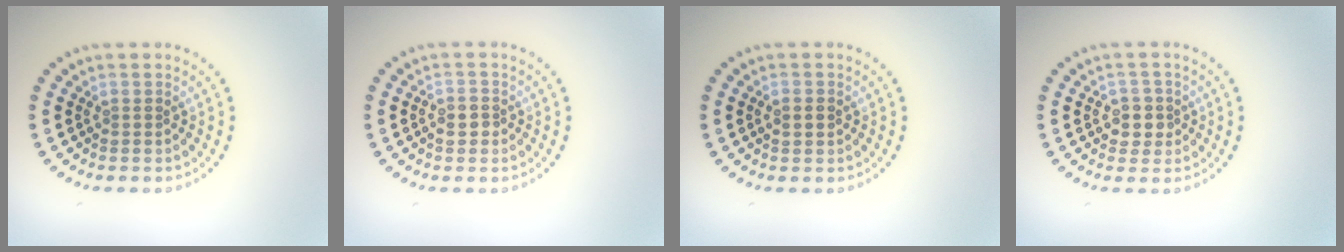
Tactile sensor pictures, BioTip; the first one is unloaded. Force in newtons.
{"total": 1.6, "press": 1.6, "slide": 0.3}
{"total": 1.7, "press": 1.7, "slide": 0.1}
{"total": 2.1, "press": 2.0, "slide": 0.7}